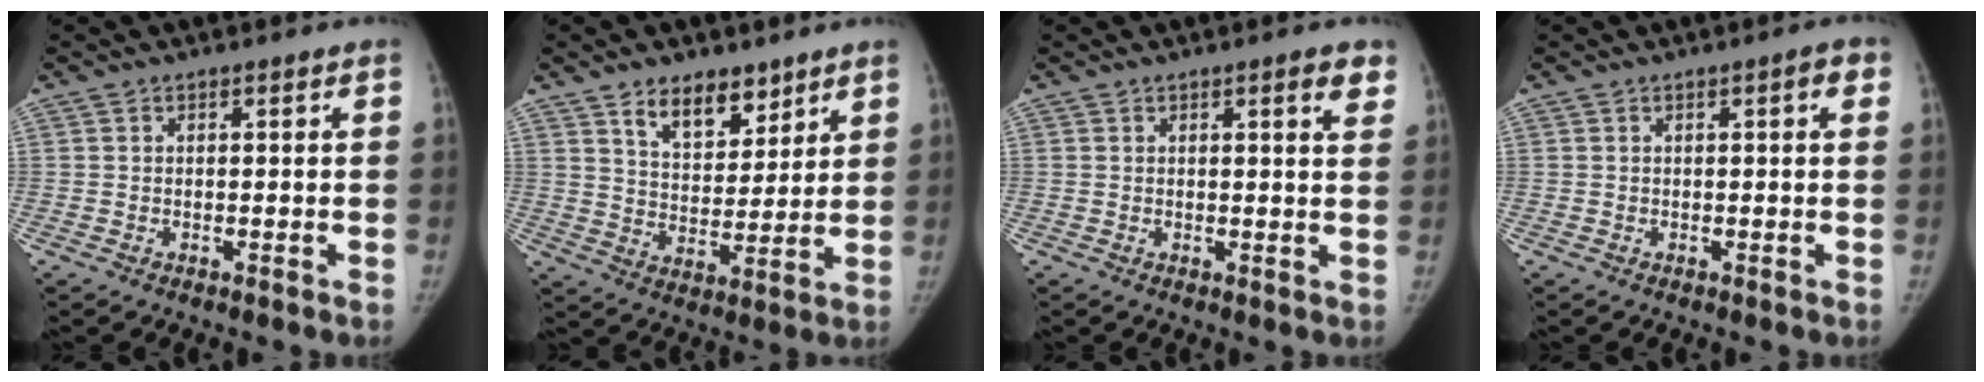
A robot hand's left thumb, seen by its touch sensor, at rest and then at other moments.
{"total": 10.0, "force": [6.8, 5.4, 5.0], "torque": [-0.045, -0.049, 0.121]}
{"total": 3.6, "force": [2.1, 0.7, 2.8], "torque": [-0.027, -0.010, 0.025]}
{"total": 2.1, "force": [0.7, 0.5, 2.0], "torque": [-0.016, 0.004, 0.003]}